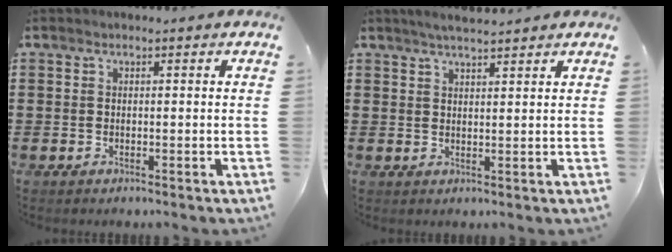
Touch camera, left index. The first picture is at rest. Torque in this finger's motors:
{"motor_torque": [0.21, 0.24, -0.18, 0.01]}